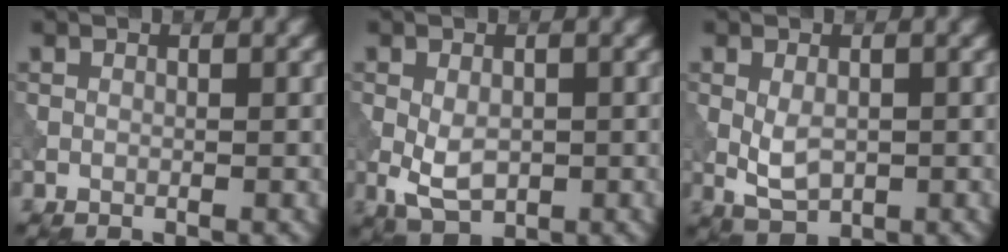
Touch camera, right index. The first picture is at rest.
{"total": 3.9, "force": [-0.6, 2.4, 2.9], "torque": [-0.060, -0.006, -0.011]}
{"total": 2.9, "force": [-0.2, 1.8, 2.3], "torque": [-0.049, -0.005, 0.001]}